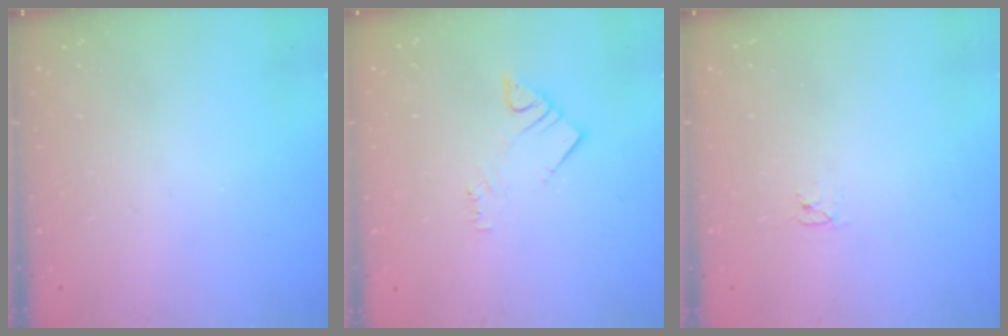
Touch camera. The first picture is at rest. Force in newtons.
{"total": 3.1, "press": 3.0, "slide": 0.5}
{"total": 2.6, "press": 2.6, "slide": 0.3}